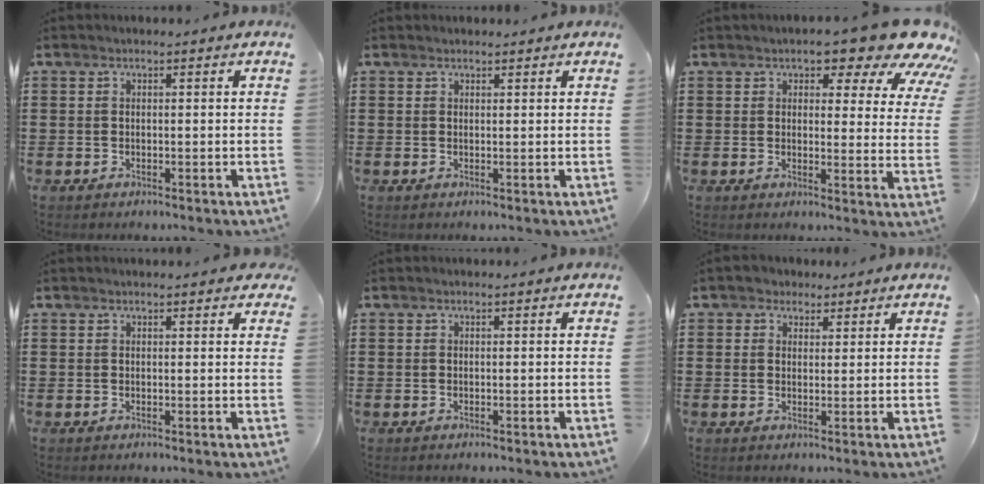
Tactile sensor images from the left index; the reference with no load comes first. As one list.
[{"total": 0.8, "force": [0.7, 0.3, 0.0], "torque": [-0.002, 0.000, 0.015]}, {"total": 8.5, "force": [6.7, 2.2, 4.8], "torque": [-0.068, -0.044, 0.109]}, {"total": 1.1, "force": [1.0, 0.2, 0.5], "torque": [-0.004, -0.001, 0.017]}, {"total": 0.0}, {"total": 2.2, "force": [1.5, 1.5, 0.0], "torque": [-0.008, 0.011, 0.028]}]